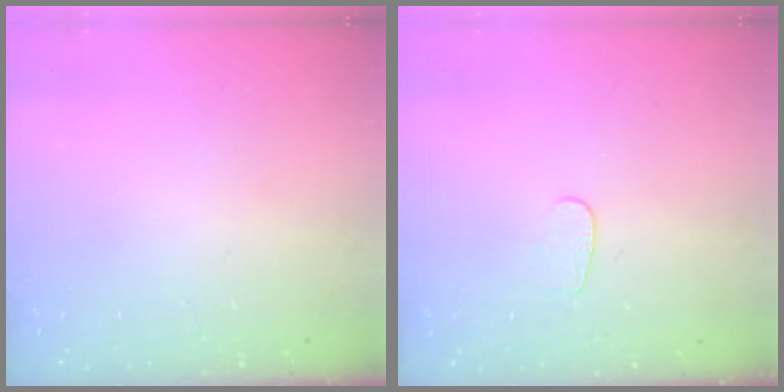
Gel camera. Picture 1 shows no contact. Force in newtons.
{"total": 3.6, "press": 3.6, "slide": 0.3}